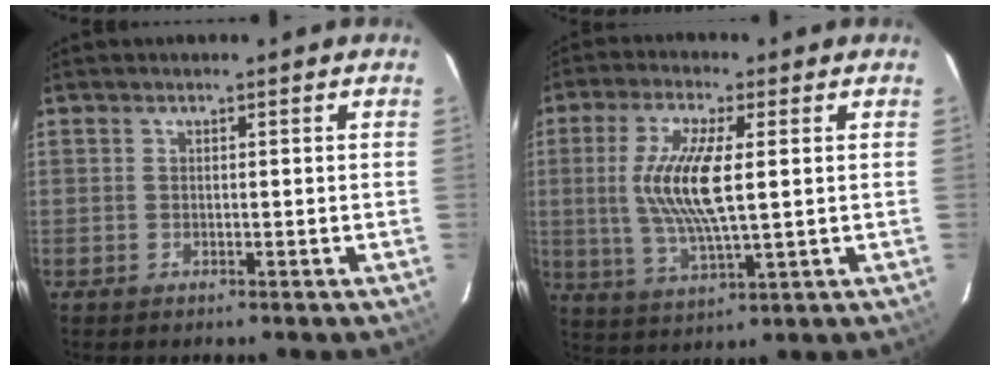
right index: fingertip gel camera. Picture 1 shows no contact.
{"total": 11.9, "force": [1.3, 3.1, 11.4], "torque": [-0.228, -0.003, 0.029]}